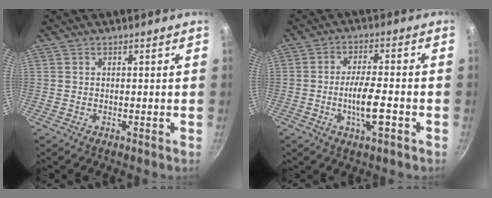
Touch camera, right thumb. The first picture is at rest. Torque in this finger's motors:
{"motor_torque": [3.12, 1.89, 1.51, -1.26, 0.62]}